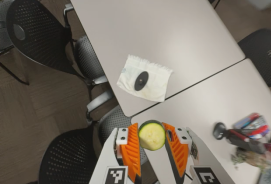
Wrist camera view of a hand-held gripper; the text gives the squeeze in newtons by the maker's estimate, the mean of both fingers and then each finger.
{"total": 8.9, "left": 9.0, "right": 8.8}